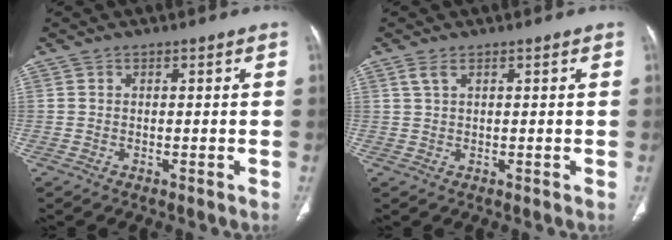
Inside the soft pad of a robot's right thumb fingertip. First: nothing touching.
{"total": 1.6, "force": [0.9, 0.6, 1.2], "torque": [-0.033, 0.008, 0.025]}